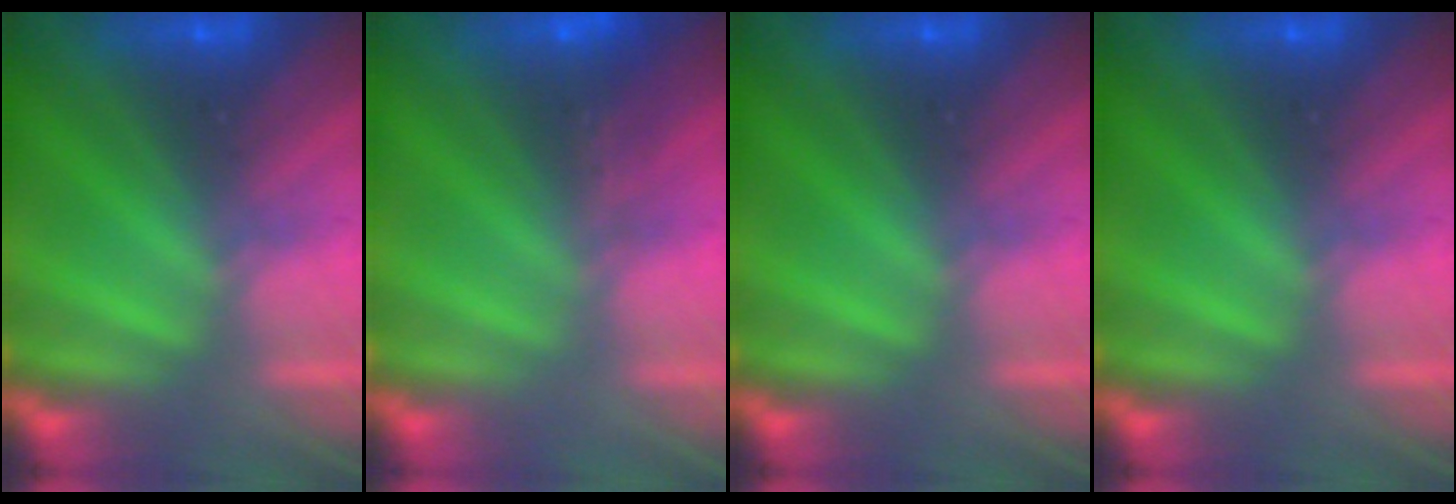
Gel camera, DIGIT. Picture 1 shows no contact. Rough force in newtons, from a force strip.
{"total": 1.2}
{"total": 0.0}
{"total": 0.0}